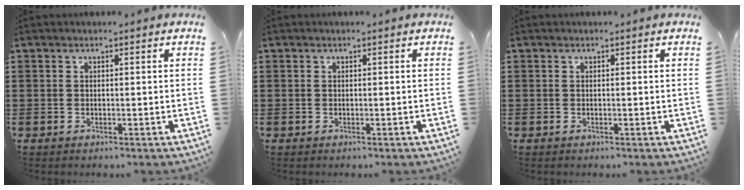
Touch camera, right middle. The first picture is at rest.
{"total": 0.0}
{"total": 0.0}